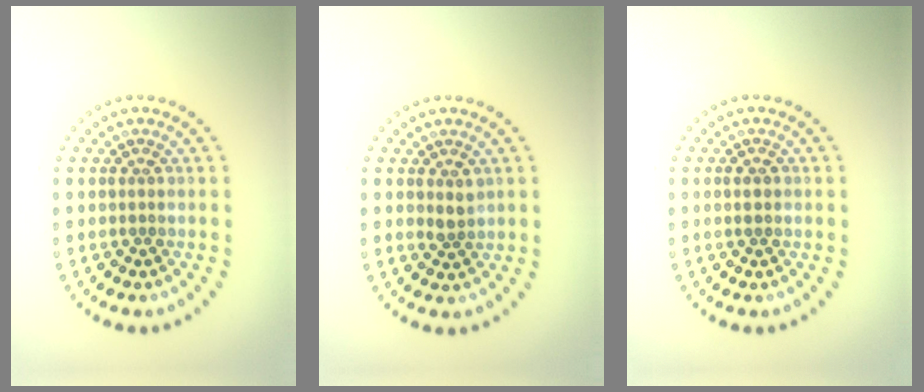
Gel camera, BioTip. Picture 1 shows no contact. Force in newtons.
{"total": 1.3, "press": 1.1, "slide": 0.7}
{"total": 1.2, "press": 1.1, "slide": 0.1}